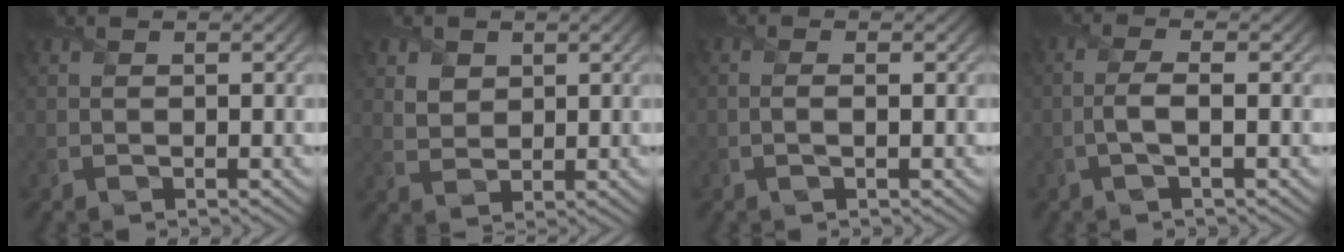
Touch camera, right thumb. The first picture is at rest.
{"total": 2.9, "force": [1.6, 2.1, 1.2], "torque": [-0.035, -0.005, 0.028]}
{"total": 1.0, "force": [-0.1, 0.2, 1.0], "torque": [-0.022, 0.000, -0.003]}
{"total": 2.5, "force": [-0.4, 0.5, 2.4], "torque": [-0.051, 0.007, -0.016]}